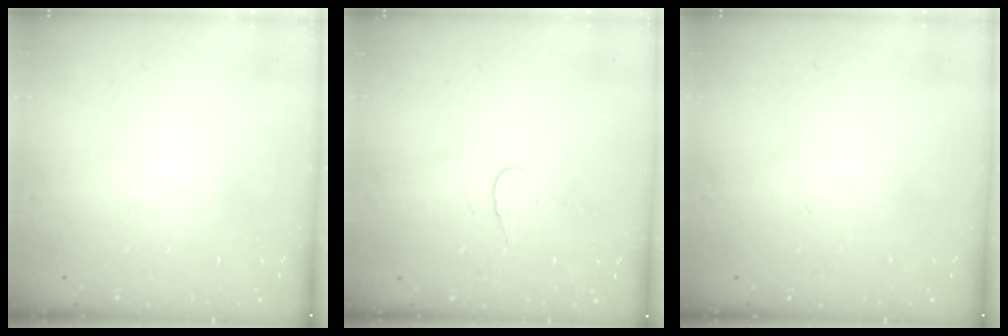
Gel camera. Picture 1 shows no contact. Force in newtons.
{"total": 3.8, "press": 3.8, "slide": 0.4}
{"total": 0.0}